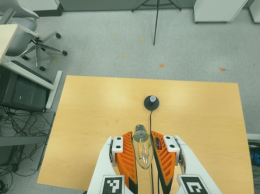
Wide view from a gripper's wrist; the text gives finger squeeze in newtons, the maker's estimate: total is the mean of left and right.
{"total": 18.1, "left": 18.8, "right": 17.3}